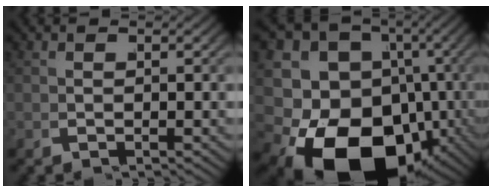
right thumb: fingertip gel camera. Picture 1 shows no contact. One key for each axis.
{"total": 22.5, "fx": -4.7, "fy": 16.5, "fz": 14.5, "tx": -0.280, "ty": -0.087, "tz": -0.041}